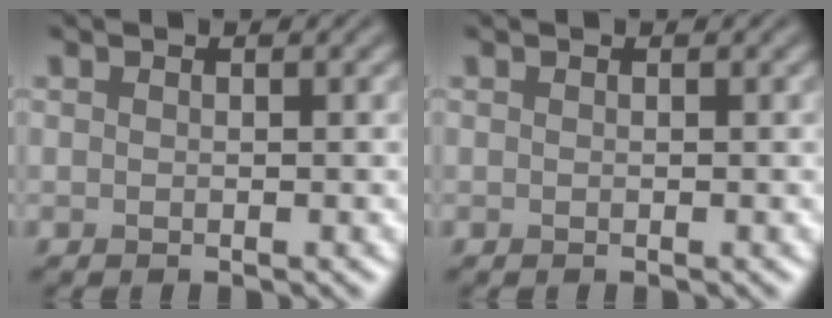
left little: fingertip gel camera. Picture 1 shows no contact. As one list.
[{"total": 0.0}]